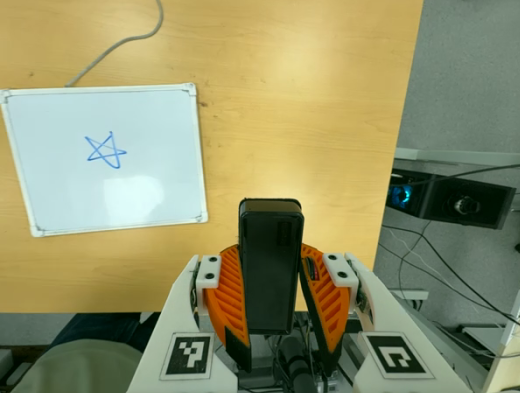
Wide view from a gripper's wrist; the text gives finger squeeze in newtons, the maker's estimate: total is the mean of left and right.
{"total": 9.6, "left": 7.8, "right": 11.4}